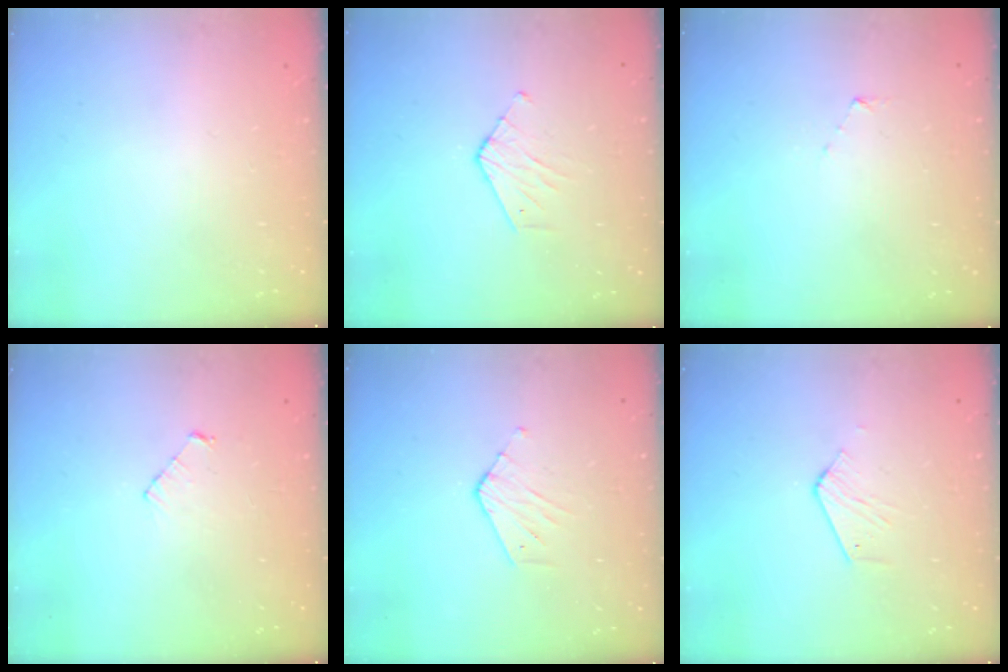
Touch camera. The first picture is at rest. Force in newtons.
{"total": 5.1, "press": 5.0, "slide": 0.5}
{"total": 2.9, "press": 2.8, "slide": 0.3}
{"total": 3.8, "press": 3.8, "slide": 0.4}
{"total": 3.2, "press": 3.1, "slide": 0.2}
{"total": 3.9, "press": 3.9, "slide": 0.5}